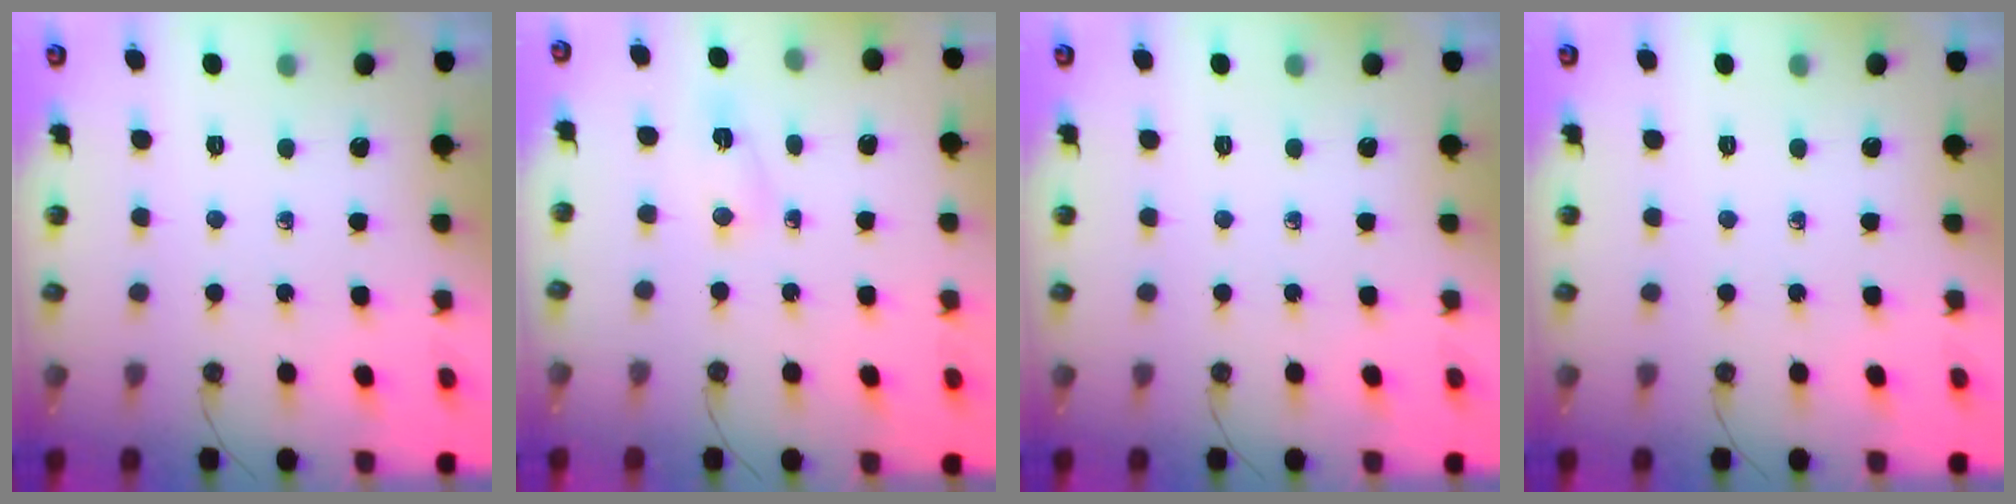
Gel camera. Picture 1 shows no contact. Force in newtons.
{"total": 2.2, "press": 2.2, "slide": 0.5}
{"total": 0.0}
{"total": 0.0}